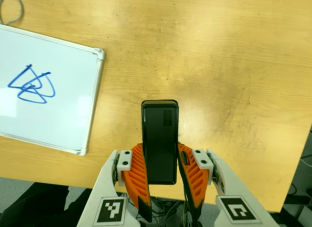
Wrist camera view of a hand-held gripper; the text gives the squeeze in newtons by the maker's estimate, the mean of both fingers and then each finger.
{"total": 6.1, "left": 4.6, "right": 7.7}